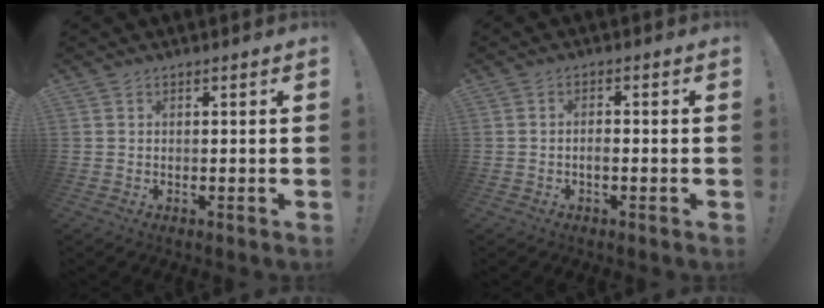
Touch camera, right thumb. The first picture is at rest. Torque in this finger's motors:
{"motor_torque": [-0.19, -0.02, -0.38, 0.08, 0.01]}